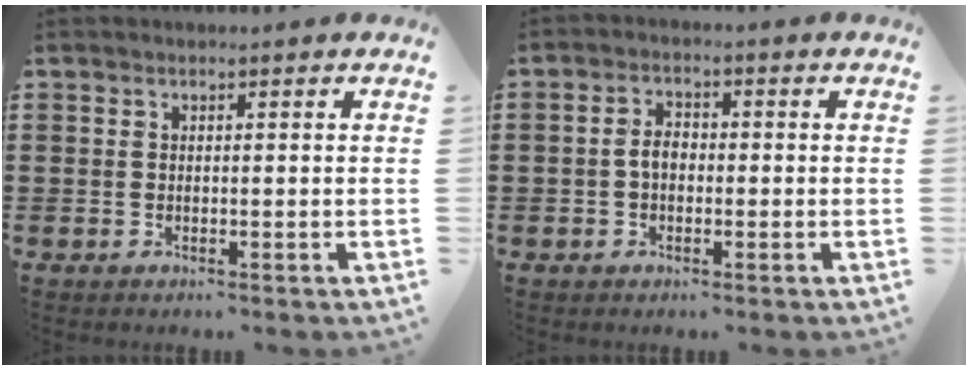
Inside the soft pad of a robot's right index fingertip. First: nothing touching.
{"total": 2.9, "force": [-0.5, 1.7, 2.2], "torque": [-0.050, 0.002, -0.013]}